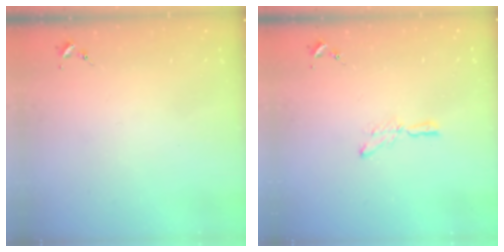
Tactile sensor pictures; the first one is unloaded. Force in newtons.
{"total": 5.2, "press": 5.1, "slide": 0.5}